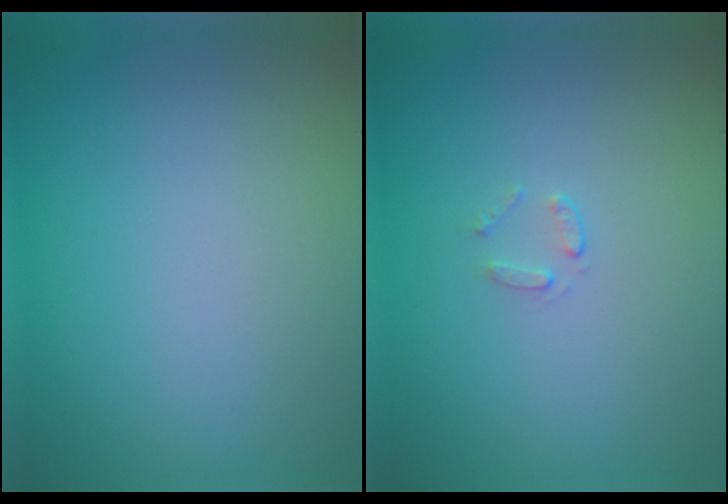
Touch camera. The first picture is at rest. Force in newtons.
{"total": 0.7, "press": 0.4, "slide": 0.6}